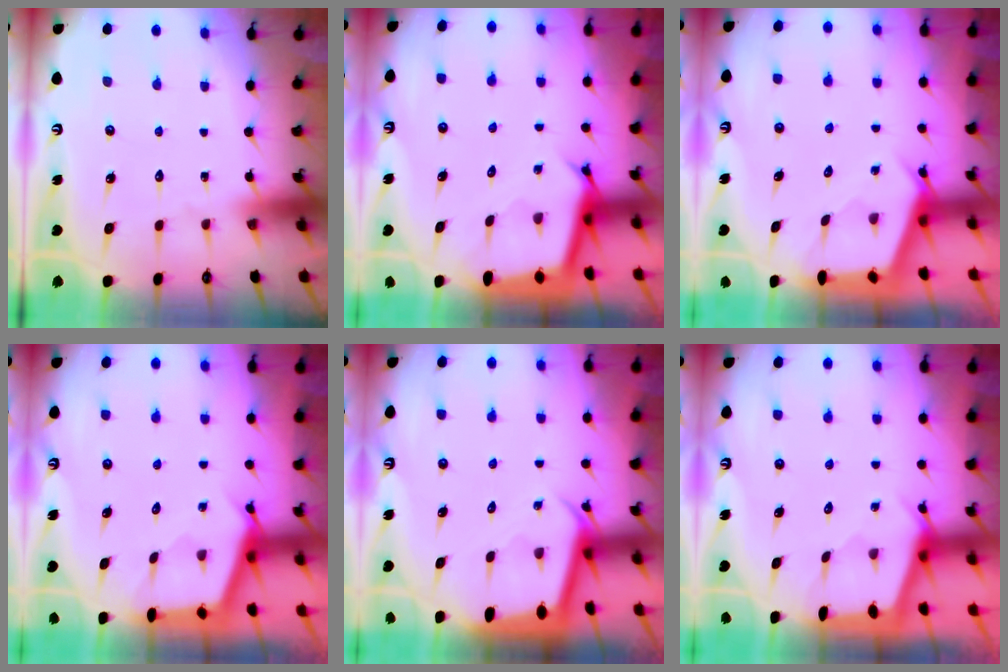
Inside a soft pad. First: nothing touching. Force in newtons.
{"total": 3.2, "press": 3.2, "slide": 0.1}
{"total": 3.0, "press": 2.9, "slide": 0.3}
{"total": 2.4, "press": 2.4, "slide": 0.2}
{"total": 2.1, "press": 2.1, "slide": 0.1}
{"total": 2.2, "press": 2.2, "slide": 0.3}